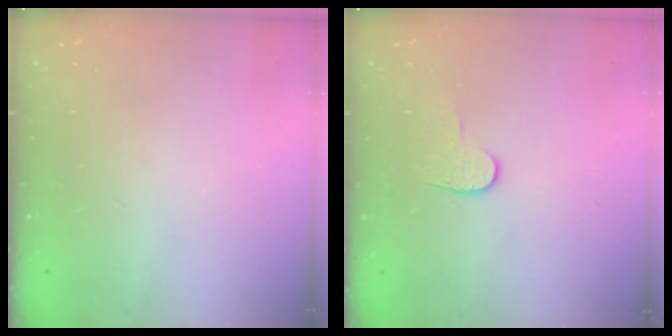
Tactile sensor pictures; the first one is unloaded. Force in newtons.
{"total": 6.2, "press": 6.1, "slide": 0.6}